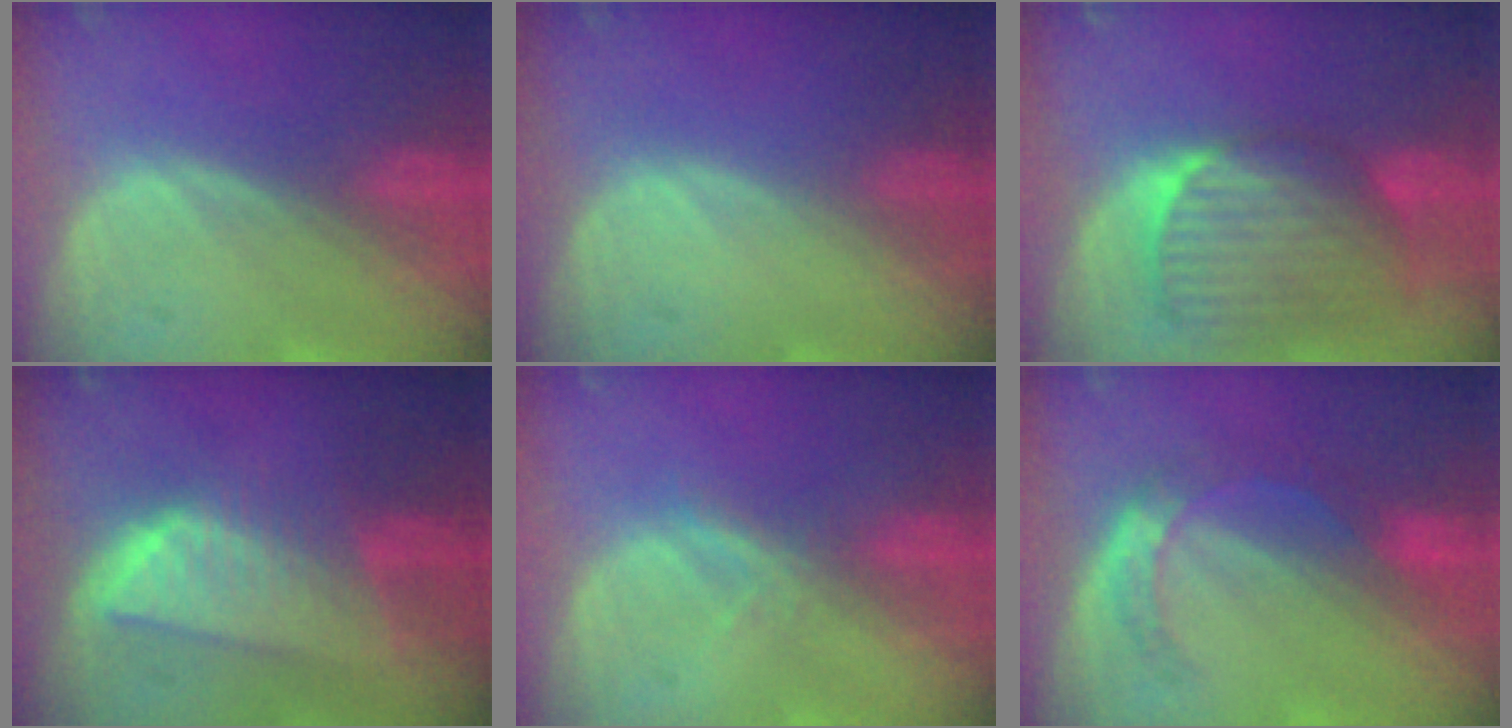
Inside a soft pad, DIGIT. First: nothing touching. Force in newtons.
{"total": 0.0}
{"total": 9.0, "press": 8.5, "slide": 2.9}
{"total": 8.4, "press": 7.4, "slide": 3.9}
{"total": 1.8, "press": 1.6, "slide": 0.7}
{"total": 5.5, "press": 4.9, "slide": 2.3}